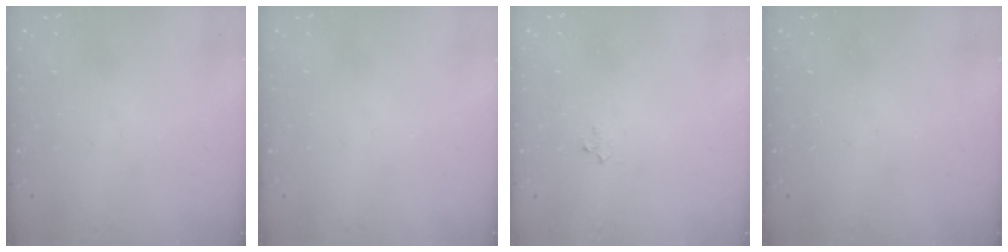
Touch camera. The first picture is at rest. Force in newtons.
{"total": 0.0}
{"total": 3.0, "press": 3.0, "slide": 0.5}
{"total": 0.0}